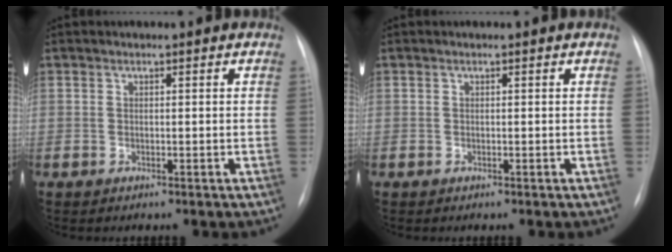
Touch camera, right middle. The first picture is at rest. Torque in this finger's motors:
{"motor_torque": [-0.22, 0.09, -0.01, -0.02]}